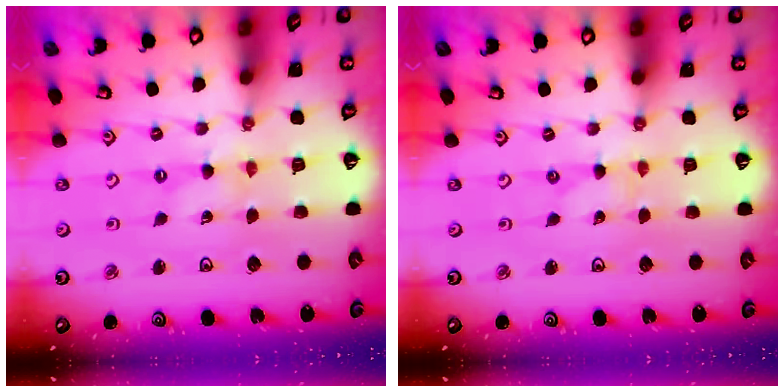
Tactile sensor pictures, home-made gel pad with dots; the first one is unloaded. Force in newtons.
{"total": 0.0}